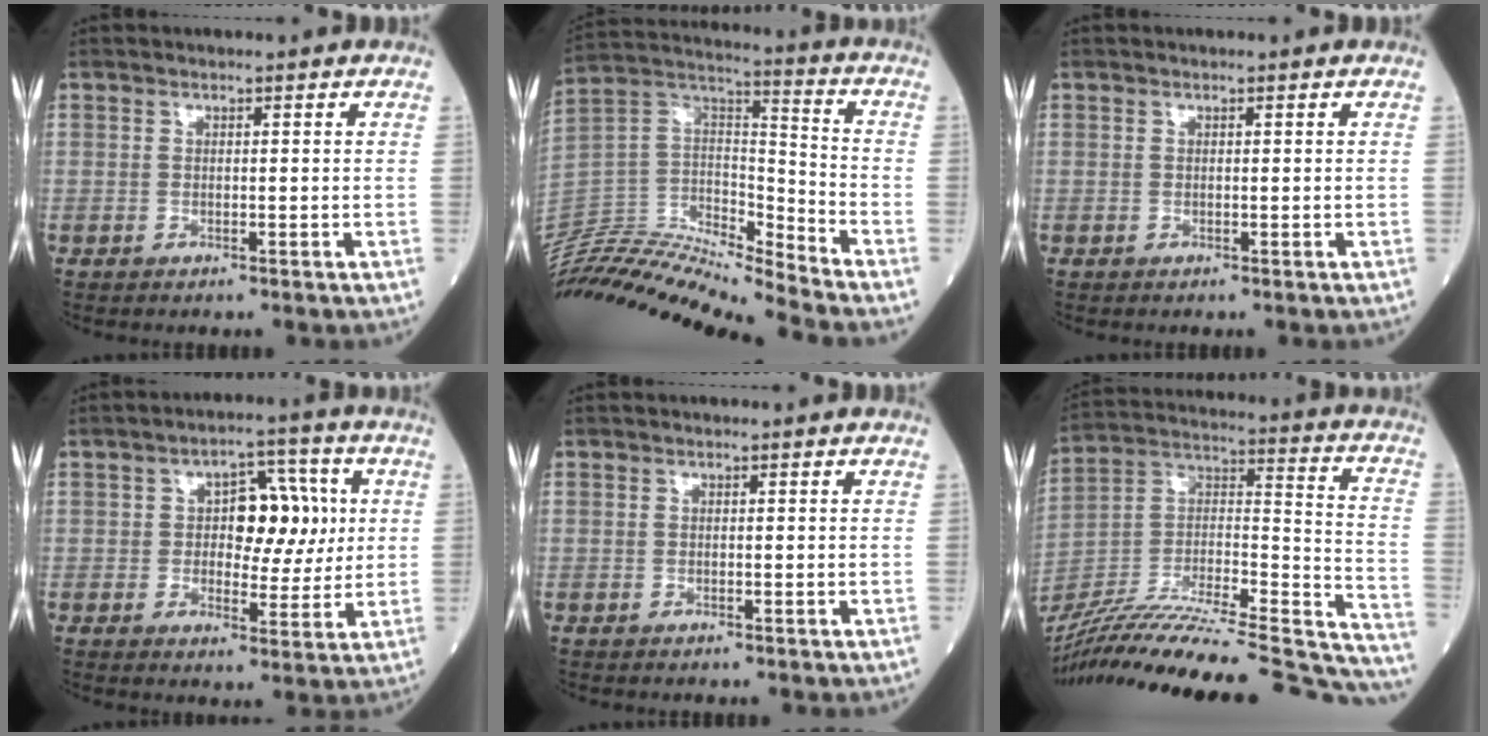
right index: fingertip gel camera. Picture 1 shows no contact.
{"total": 22.1, "force": [-21.2, -0.7, 6.2], "torque": [-0.126, 0.020, -0.374]}
{"total": 0.0}
{"total": 8.8, "force": [1.3, 4.7, 7.3], "torque": [-0.098, 0.020, 0.022]}
{"total": 0.0}
{"total": 37.3, "force": [-33.2, 3.8, 16.5], "torque": [-0.219, -0.025, -0.493]}